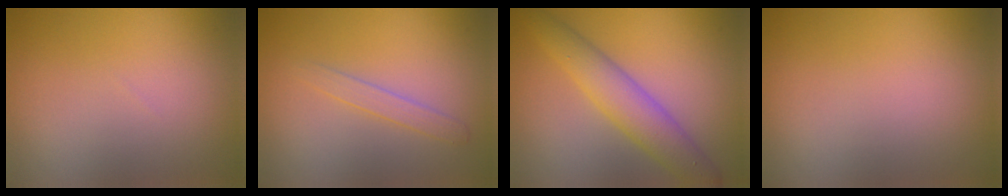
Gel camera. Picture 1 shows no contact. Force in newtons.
{"total": 1.4, "press": 1.4, "slide": 0.1}
{"total": 4.7, "press": 4.7, "slide": 0.1}
{"total": 0.0}